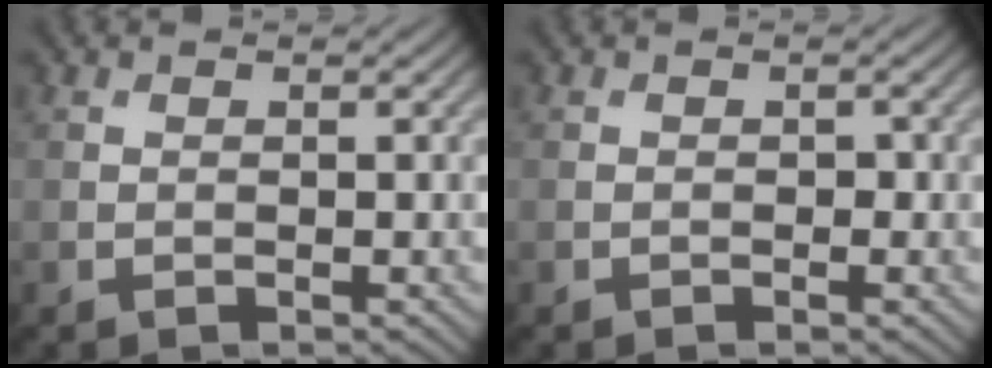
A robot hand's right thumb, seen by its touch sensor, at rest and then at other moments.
{"total": 0.7, "force": [-0.4, 0.5, 0.3], "torque": [-0.003, -0.002, -0.008]}